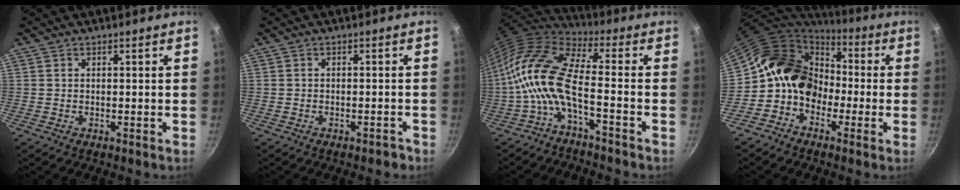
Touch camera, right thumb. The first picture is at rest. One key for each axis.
{"total": 1.5, "fx": -1.2, "fy": 0.7, "fz": 0.6, "tx": -0.001, "ty": 0.022, "tz": -0.004}
{"total": 14.4, "fx": -3.6, "fy": 5.5, "fz": 12.7, "tx": -0.267, "ty": 0.040, "tz": -0.082}
{"total": 14.0, "fx": -1.1, "fy": 11.7, "fz": 7.6, "tx": -0.087, "ty": 0.044, "tz": -0.037}